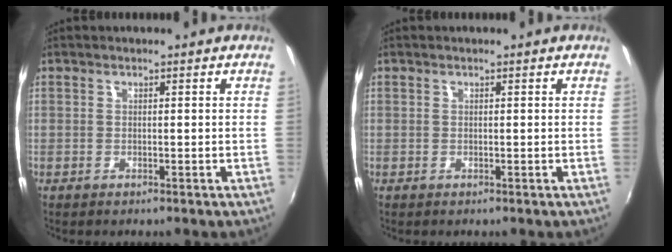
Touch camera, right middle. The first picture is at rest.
{"total": 0.0}